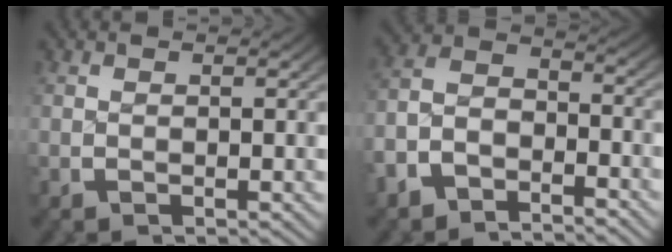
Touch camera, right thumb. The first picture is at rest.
{"total": 6.9, "force": [-3.3, 4.9, 3.5], "torque": [-0.077, -0.013, -0.061]}